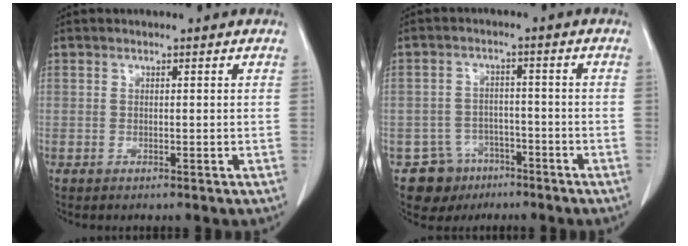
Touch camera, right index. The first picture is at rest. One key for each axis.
{"total": 6.3, "fx": -3.9, "fy": 5.0, "fz": 0.0, "tx": 0.010, "ty": 0.012, "tz": -0.053}